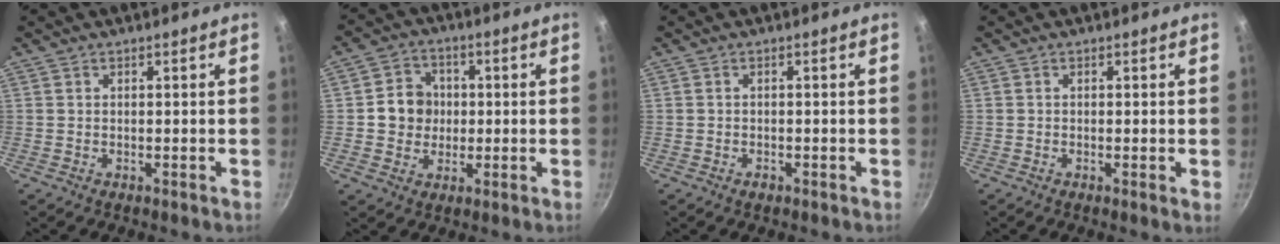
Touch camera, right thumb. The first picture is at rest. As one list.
[{"total": 7.5, "force": [0.2, 6.9, 3.0], "torque": [-0.014, 0.008, -0.006]}, {"total": 1.0, "force": [-0.6, 0.6, 0.5], "torque": [-0.012, 0.004, -0.011]}, {"total": 1.0, "force": [-0.1, 0.1, 1.0], "torque": [-0.014, -0.003, -0.007]}]